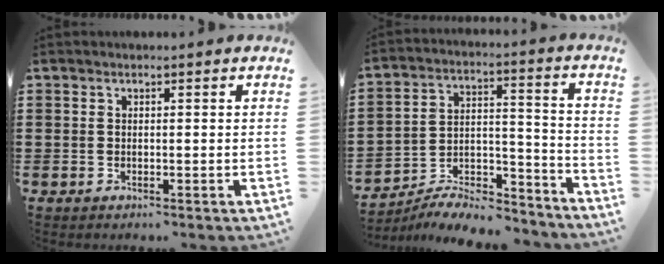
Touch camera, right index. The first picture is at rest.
{"total": 8.2, "force": [-7.7, 1.9, 2.1], "torque": [-0.027, 0.024, -0.148]}